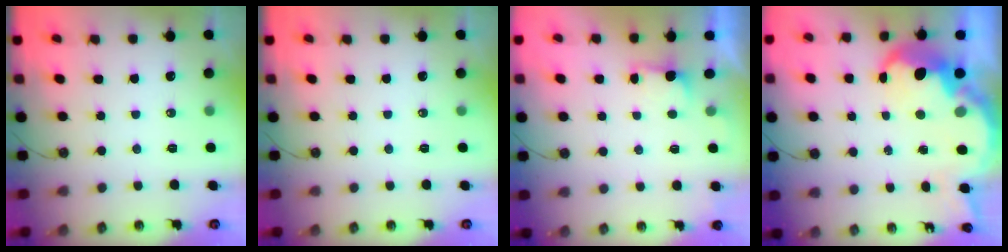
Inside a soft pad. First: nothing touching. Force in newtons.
{"total": 0.0}
{"total": 1.2, "press": 0.9, "slide": 0.8}
{"total": 11.8, "press": 11.8, "slide": 0.5}